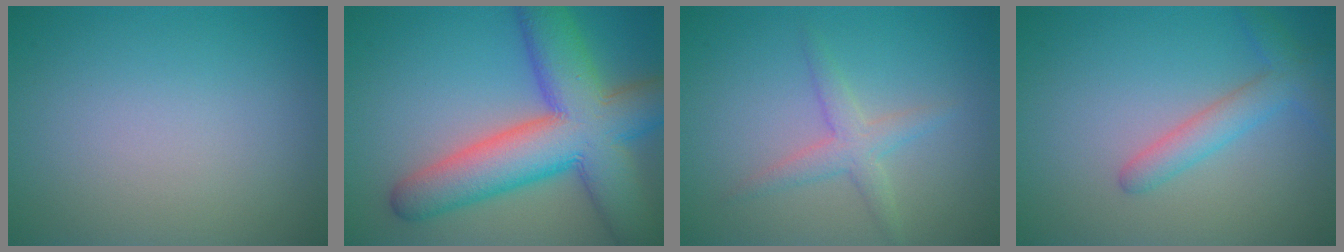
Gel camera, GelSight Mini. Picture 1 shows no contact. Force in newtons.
{"total": 11.9, "press": 11.9, "slide": 0.6}
{"total": 2.3, "press": 2.3, "slide": 0.1}
{"total": 2.8, "press": 2.7, "slide": 0.2}